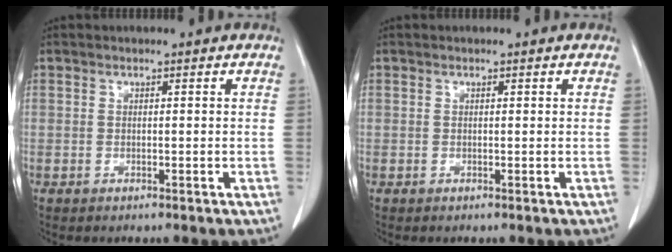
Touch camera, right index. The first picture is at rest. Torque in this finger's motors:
{"motor_torque": [-0.03, 0.00, 0.00, 0.01]}